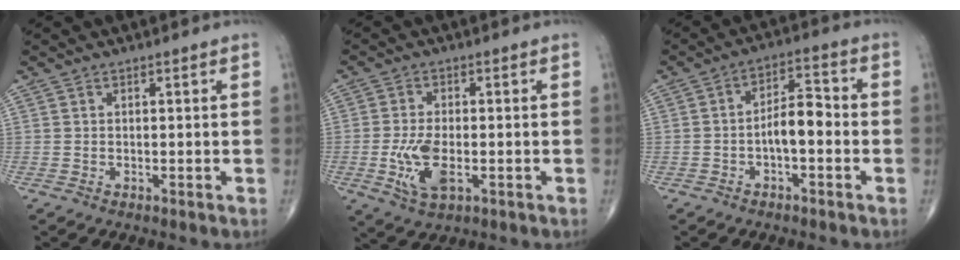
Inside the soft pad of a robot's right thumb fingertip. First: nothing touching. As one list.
[{"total": 7.8, "force": [-1.9, 3.7, 6.5], "torque": [-0.137, -0.002, -0.029]}, {"total": 6.8, "force": [-1.6, 3.1, 5.8], "torque": [-0.087, 0.031, -0.032]}]